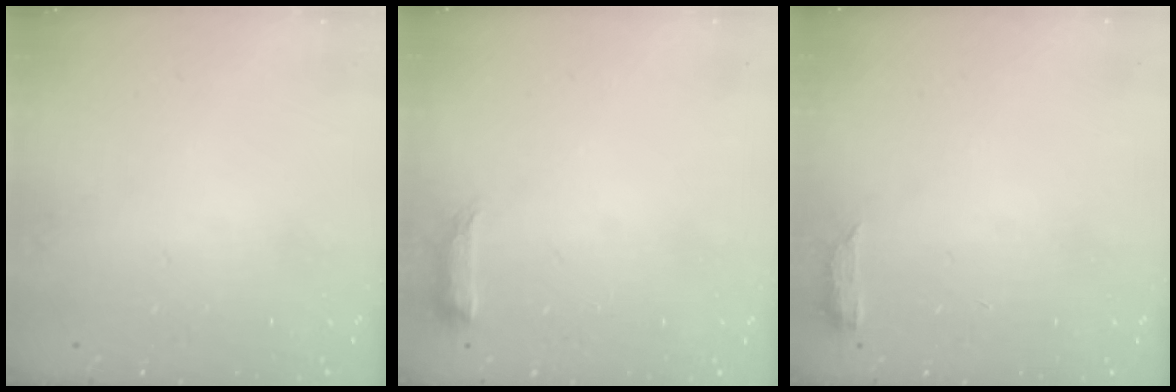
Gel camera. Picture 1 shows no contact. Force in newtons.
{"total": 6.5, "press": 6.4, "slide": 1.0}
{"total": 3.5, "press": 3.5, "slide": 0.6}